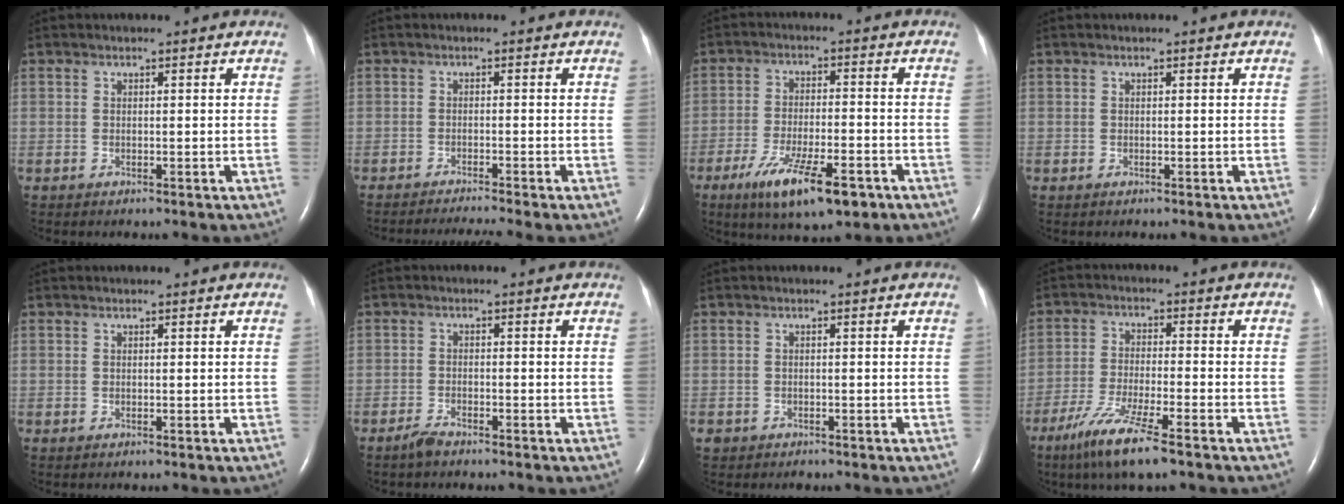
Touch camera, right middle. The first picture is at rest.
{"total": 5.7, "force": [-5.0, -1.2, 2.4], "torque": [-0.030, -0.017, -0.079]}
{"total": 11.2, "force": [-6.5, 2.7, 8.7], "torque": [-0.159, -0.018, -0.100]}
{"total": 0.0}
{"total": 0.0}
{"total": 2.0, "force": [-1.8, 0.3, 0.9], "torque": [-0.028, -0.004, -0.036]}
{"total": 2.2, "force": [-1.6, 1.3, 0.5], "torque": [-0.015, -0.002, -0.023]}
{"total": 9.2, "force": [-6.1, 0.3, 6.9], "torque": [-0.146, -0.028, -0.112]}